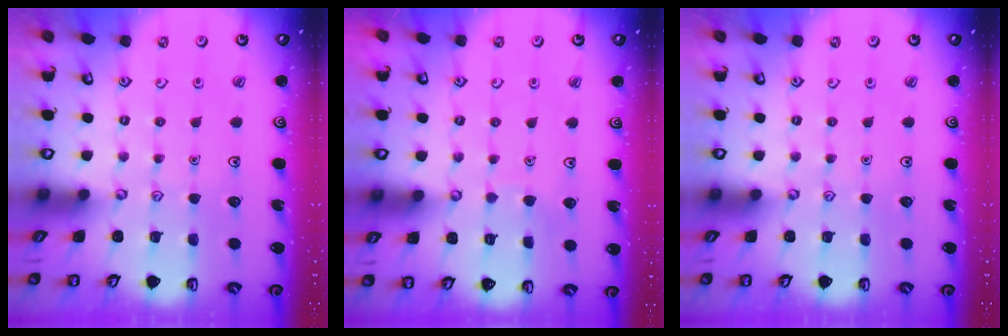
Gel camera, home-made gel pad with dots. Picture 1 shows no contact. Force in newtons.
{"total": 2.7, "press": 2.7, "slide": 0.2}
{"total": 0.0}